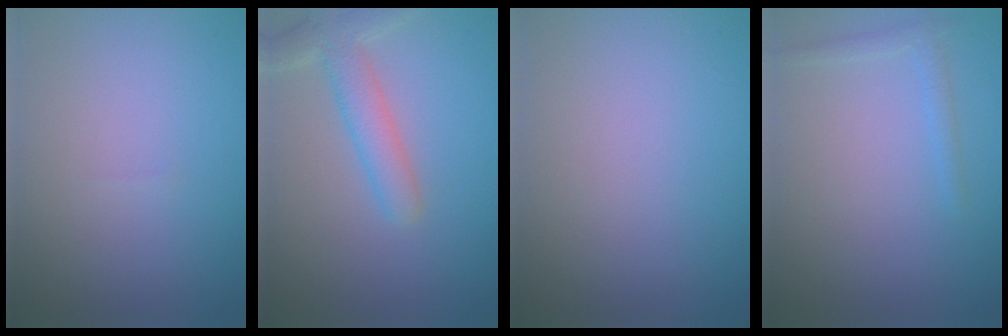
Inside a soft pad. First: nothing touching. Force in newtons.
{"total": 3.9, "press": 3.9, "slide": 0.3}
{"total": 0.0}
{"total": 1.2, "press": 1.2, "slide": 0.1}